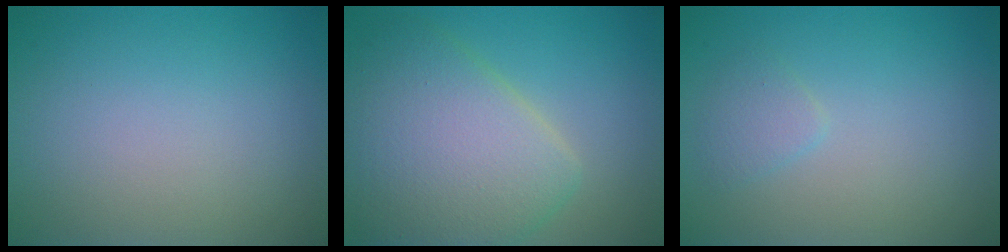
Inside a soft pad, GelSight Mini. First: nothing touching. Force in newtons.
{"total": 8.1, "press": 8.1, "slide": 0.2}
{"total": 1.2, "press": 1.2, "slide": 0.1}